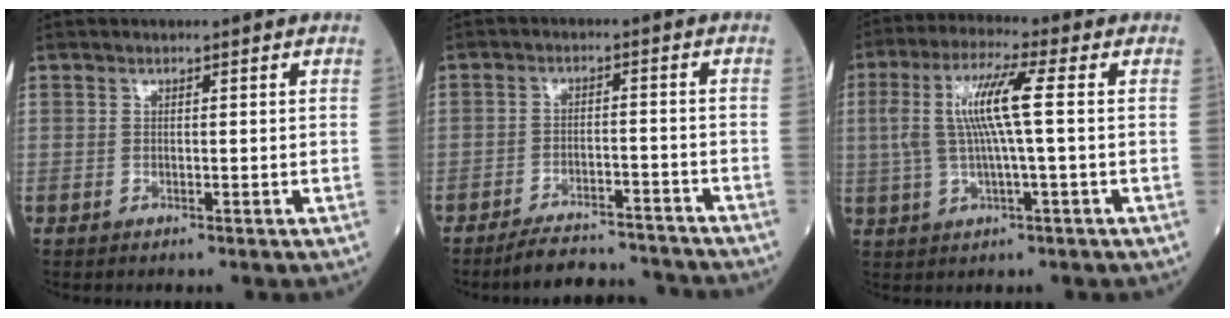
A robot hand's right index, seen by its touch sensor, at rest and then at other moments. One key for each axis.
{"total": 9.7, "fx": -9.5, "fy": 1.4, "fz": 1.8, "tx": -0.023, "ty": 0.009, "tz": -0.136}
{"total": 8.9, "fx": 1.0, "fy": 0.3, "fz": 8.8, "tx": -0.186, "ty": 0.016, "tz": 0.018}